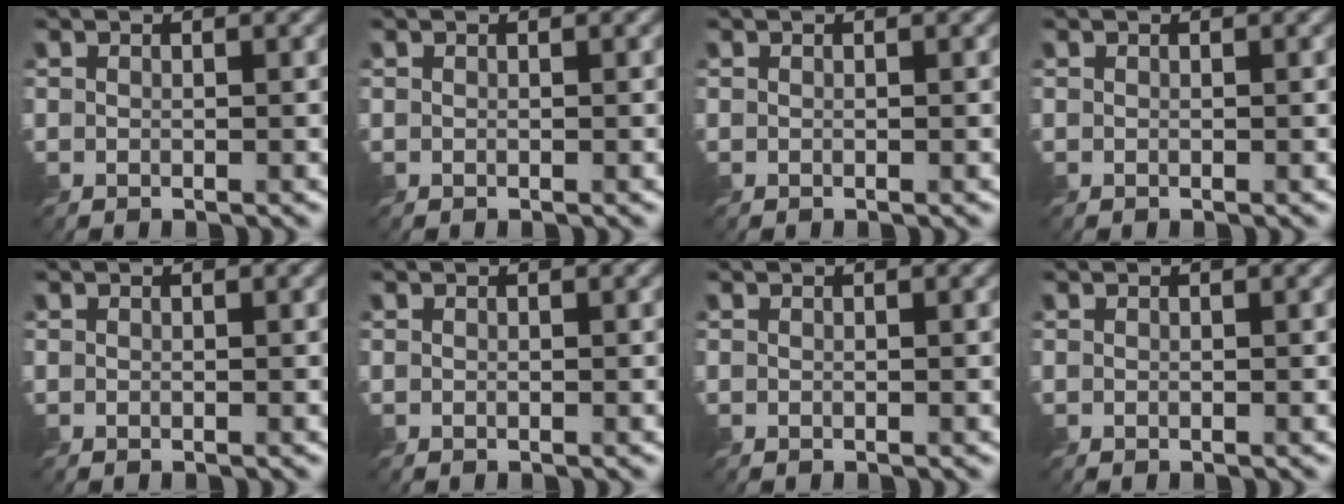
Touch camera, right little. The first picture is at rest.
{"total": 0.0}
{"total": 0.0}
{"total": 0.0}
{"total": 0.0}
{"total": 0.0}
{"total": 0.0}
{"total": 0.0}